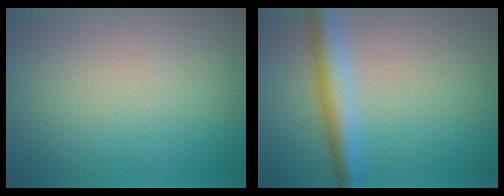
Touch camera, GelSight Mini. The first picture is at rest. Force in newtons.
{"total": 3.8, "press": 3.8, "slide": 0.1}